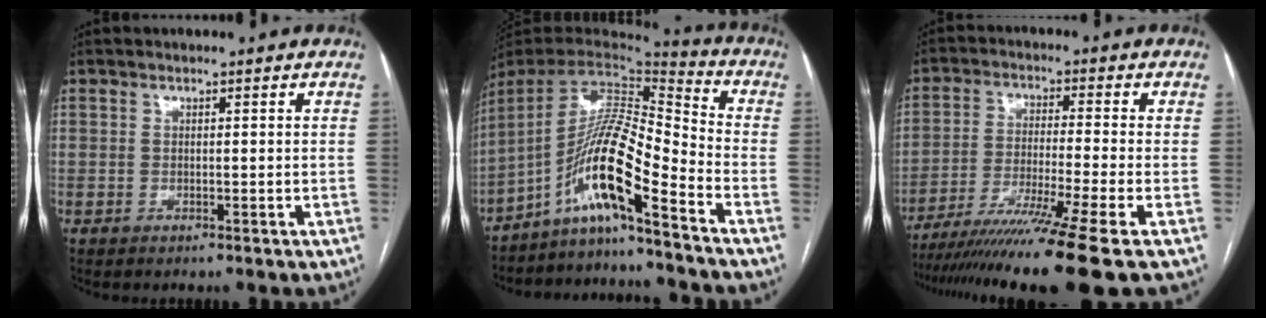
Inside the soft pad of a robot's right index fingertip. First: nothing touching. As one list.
[{"total": 13.7, "force": [-8.6, -0.2, 10.7], "torque": [-0.193, 0.020, -0.157]}, {"total": 15.9, "force": [-12.0, -3.1, 9.9], "torque": [-0.157, -0.048, -0.197]}]